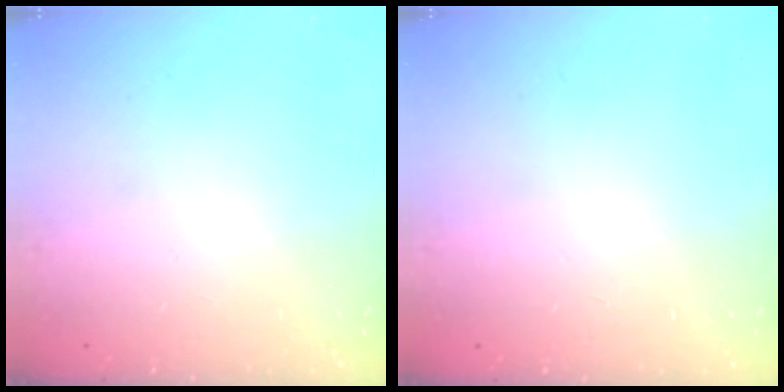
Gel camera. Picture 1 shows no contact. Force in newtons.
{"total": 2.4, "press": 2.4, "slide": 0.2}